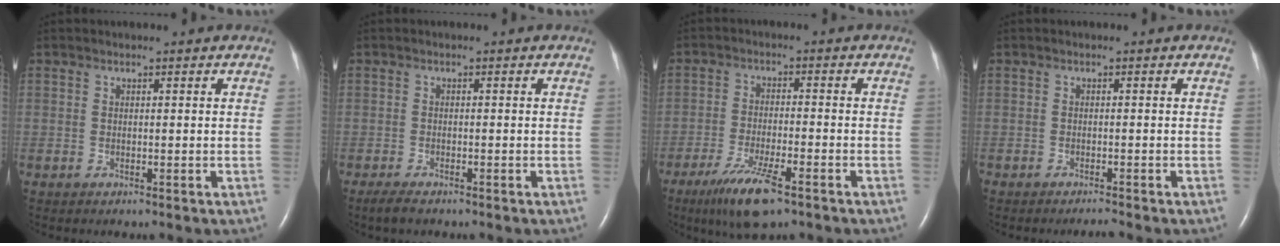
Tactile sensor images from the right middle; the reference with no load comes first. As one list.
[{"total": 2.3, "force": [-1.8, 0.7, 1.3], "torque": [-0.030, -0.005, -0.029]}, {"total": 8.4, "force": [-5.4, 1.3, 6.3], "torque": [-0.126, -0.020, -0.093]}, {"total": 1.0, "force": [-0.9, -0.2, 0.2], "torque": [-0.009, -0.005, -0.014]}]